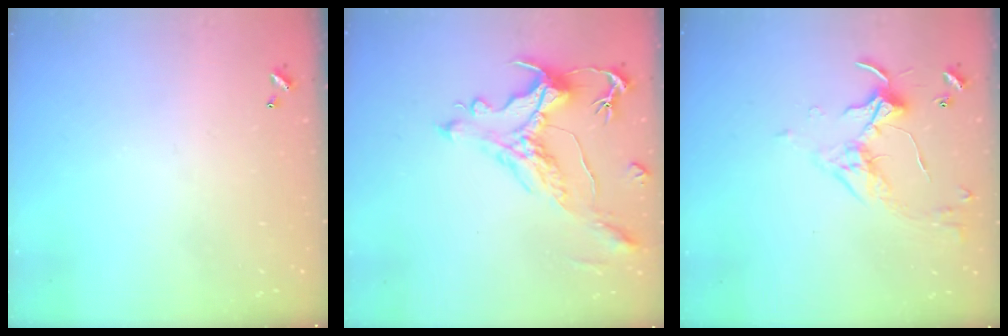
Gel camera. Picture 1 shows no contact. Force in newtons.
{"total": 1.2, "press": 0.2, "slide": 1.2}
{"total": 3.3, "press": 3.2, "slide": 0.7}